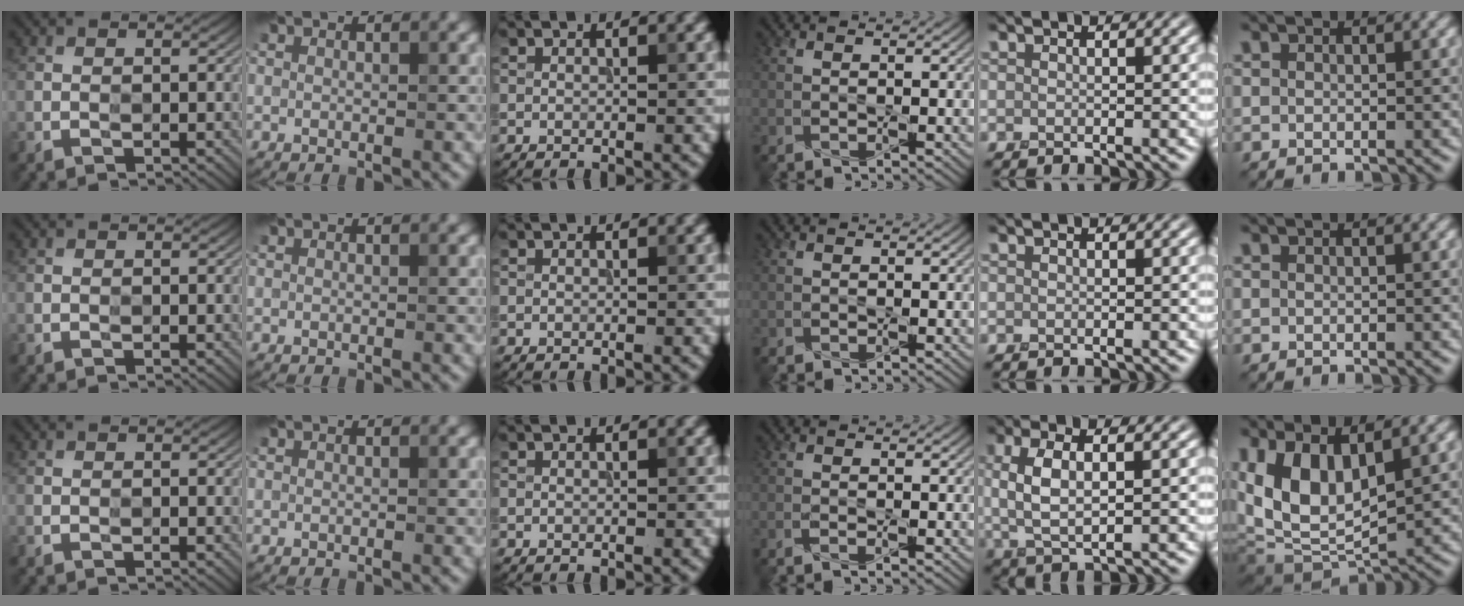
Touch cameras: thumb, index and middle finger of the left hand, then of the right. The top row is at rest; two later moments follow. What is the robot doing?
{"motion": "press", "object": "memory foam"}